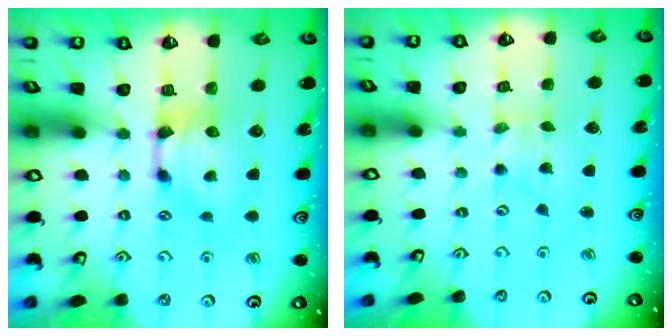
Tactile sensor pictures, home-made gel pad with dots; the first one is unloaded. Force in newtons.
{"total": 4.6, "press": 4.6, "slide": 0.2}